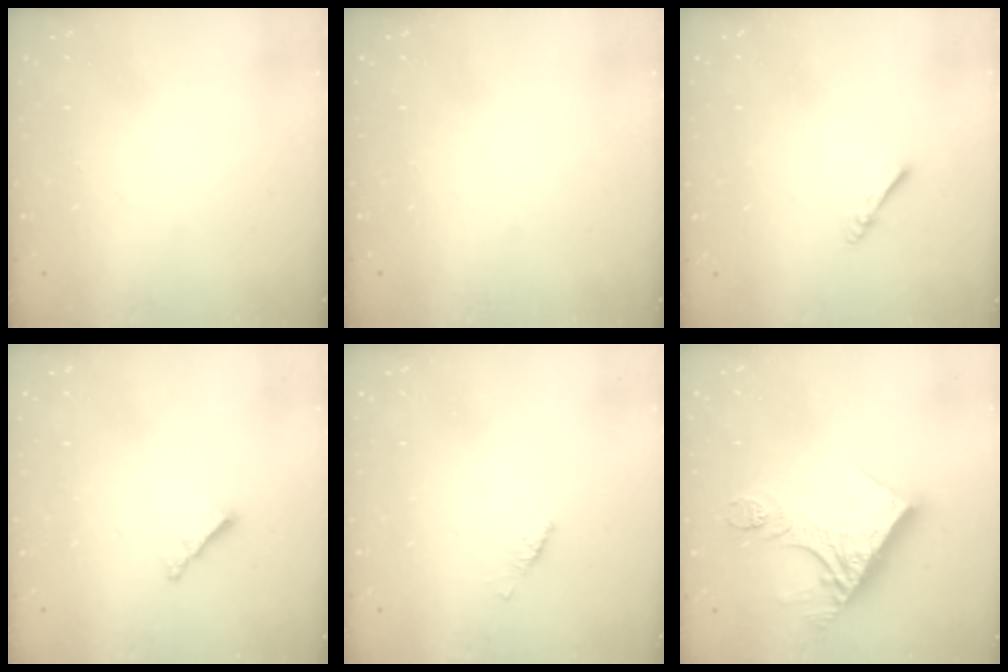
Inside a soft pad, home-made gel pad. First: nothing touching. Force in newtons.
{"total": 0.0}
{"total": 2.9, "press": 2.8, "slide": 0.4}
{"total": 3.4, "press": 3.4, "slide": 0.1}
{"total": 2.1, "press": 2.0, "slide": 0.6}
{"total": 16.2, "press": 16.2, "slide": 1.7}